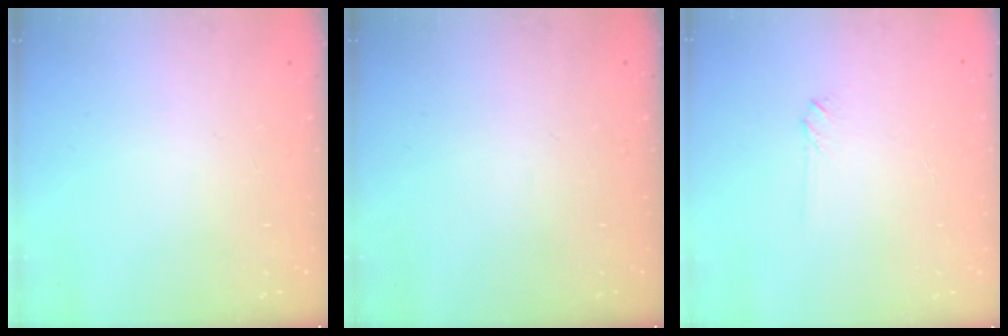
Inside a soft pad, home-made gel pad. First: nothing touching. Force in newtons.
{"total": 0.0}
{"total": 2.0, "press": 2.0, "slide": 0.3}